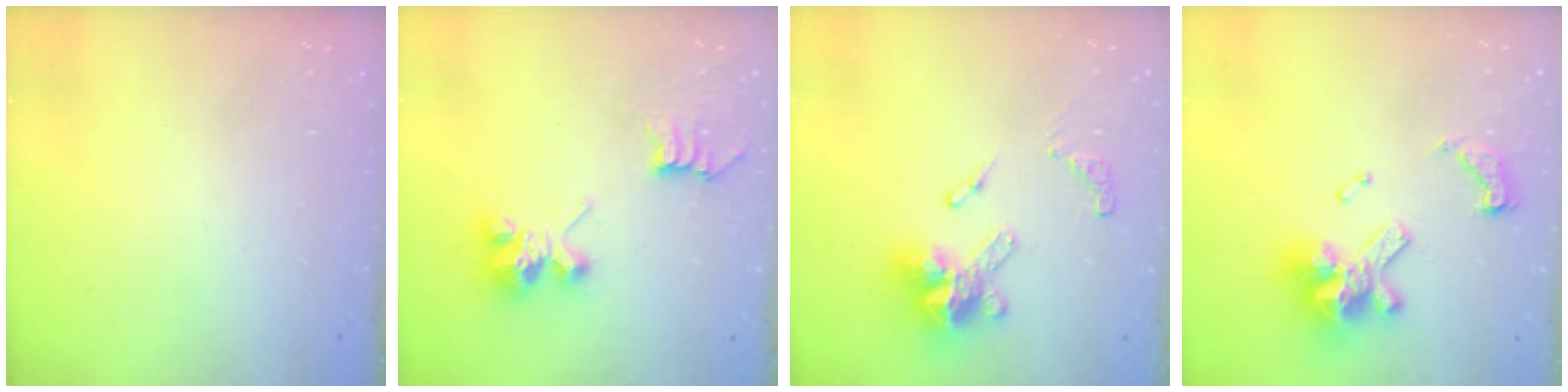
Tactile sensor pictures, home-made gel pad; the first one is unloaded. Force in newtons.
{"total": 6.7, "press": 6.7, "slide": 0.1}
{"total": 13.7, "press": 13.6, "slide": 1.5}
{"total": 14.3, "press": 14.2, "slide": 1.7}